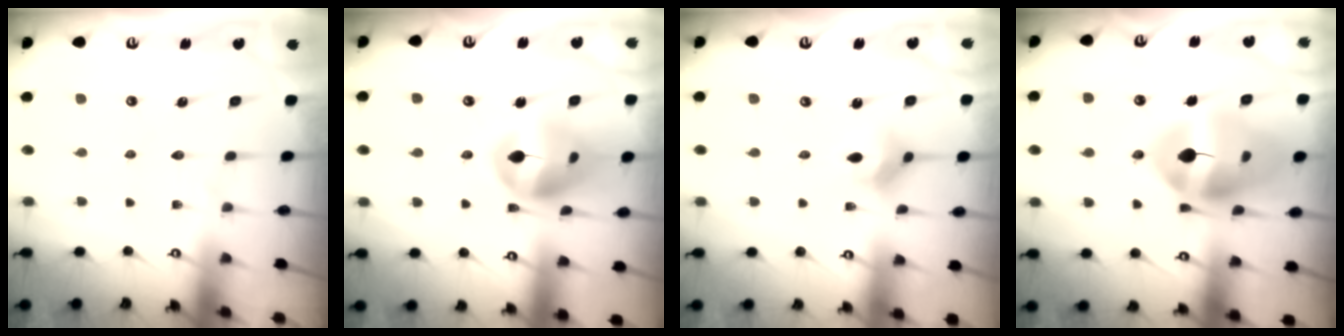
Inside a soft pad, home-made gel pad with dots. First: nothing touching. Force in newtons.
{"total": 13.9, "press": 13.9, "slide": 1.3}
{"total": 3.4, "press": 3.4, "slide": 0.6}
{"total": 19.1, "press": 19.0, "slide": 2.0}